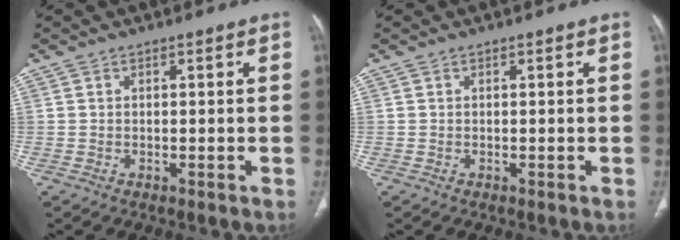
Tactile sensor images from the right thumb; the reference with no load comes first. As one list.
[{"total": 0.0}]